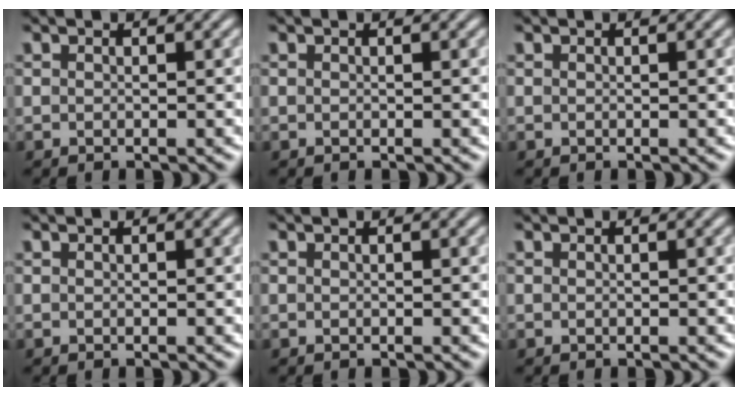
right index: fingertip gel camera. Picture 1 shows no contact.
{"total": 0.0}
{"total": 0.0}
{"total": 0.0}
{"total": 0.0}
{"total": 0.0}